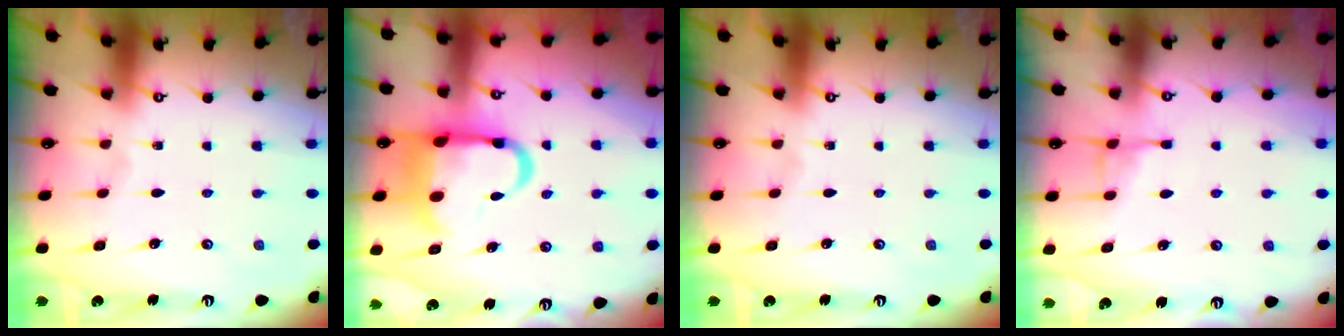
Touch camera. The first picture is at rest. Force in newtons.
{"total": 14.7, "press": 14.6, "slide": 1.6}
{"total": 0.0}
{"total": 4.8, "press": 4.7, "slide": 0.7}